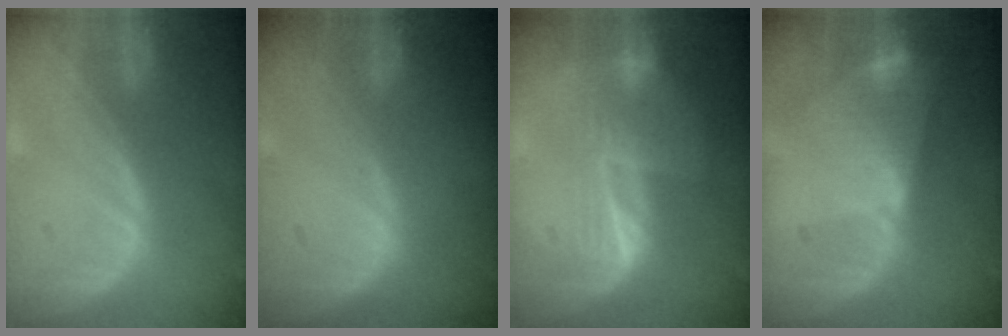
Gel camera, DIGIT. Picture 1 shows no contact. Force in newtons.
{"total": 0.0}
{"total": 6.6, "press": 6.2, "slide": 2.1}
{"total": 7.9, "press": 6.8, "slide": 4.0}